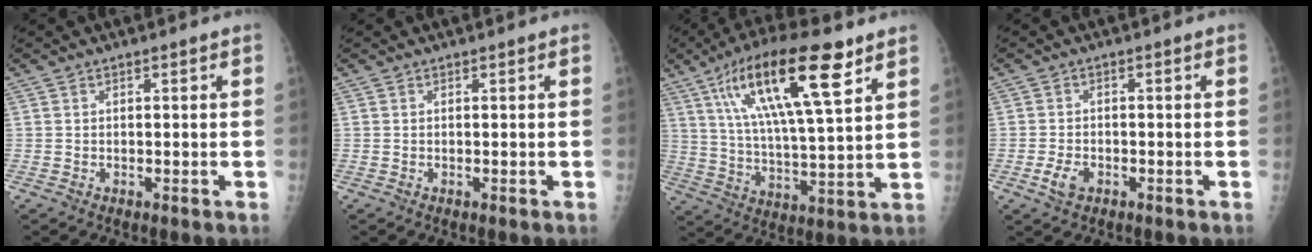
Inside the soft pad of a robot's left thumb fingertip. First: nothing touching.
{"total": 0.0}
{"total": 20.4, "force": [10.1, 4.9, 17.0], "torque": [-0.295, -0.022, 0.175]}
{"total": 3.3, "force": [-1.5, 2.0, 2.2], "torque": [-0.042, 0.006, -0.026]}